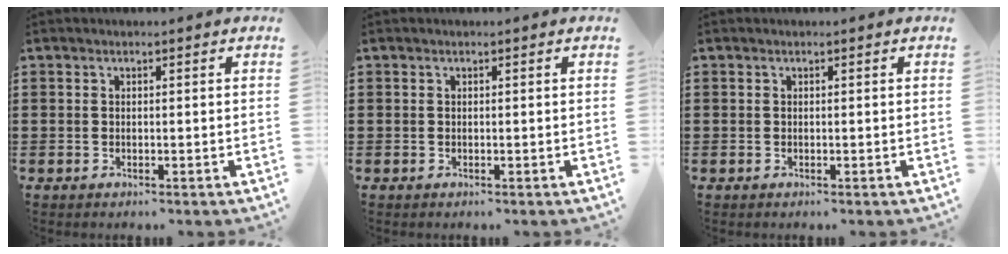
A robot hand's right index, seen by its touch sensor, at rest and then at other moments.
{"total": 0.0}
{"total": 0.0}